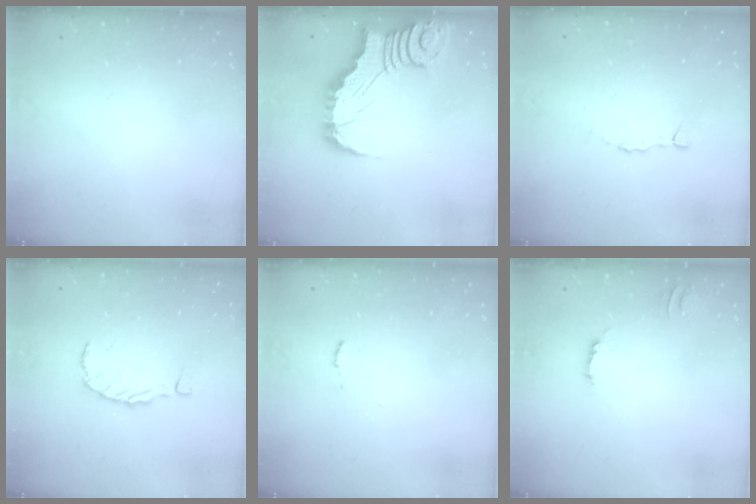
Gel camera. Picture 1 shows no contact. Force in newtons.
{"total": 7.1, "press": 7.0, "slide": 0.9}
{"total": 3.9, "press": 3.9, "slide": 0.4}
{"total": 0.0}
{"total": 4.0, "press": 4.0, "slide": 0.2}
{"total": 3.4, "press": 3.4, "slide": 0.2}